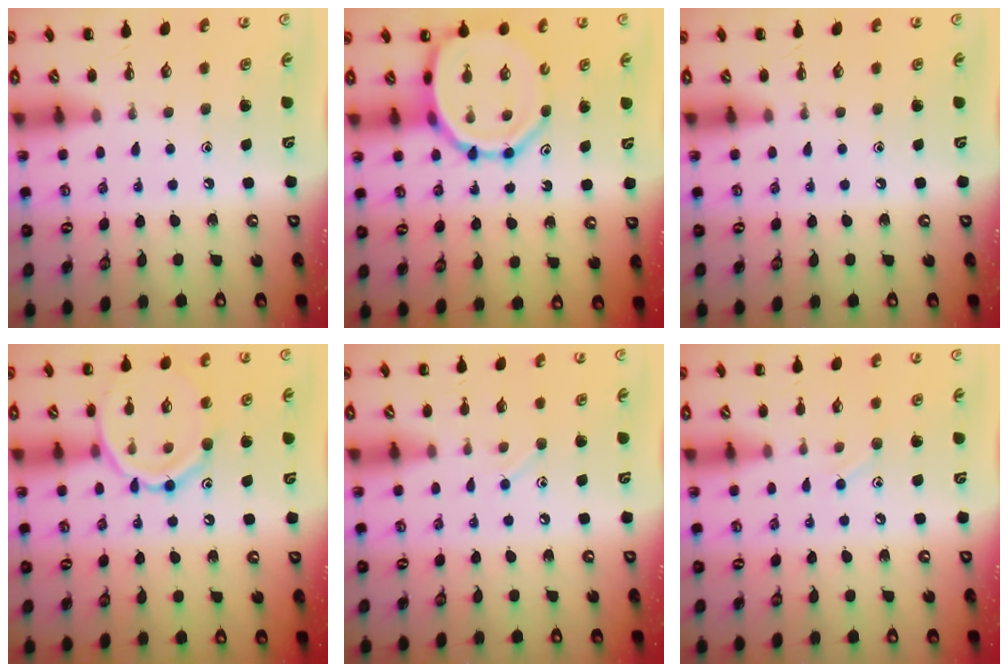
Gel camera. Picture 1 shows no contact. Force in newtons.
{"total": 12.6, "press": 12.1, "slide": 3.5}
{"total": 0.0}
{"total": 13.9, "press": 13.8, "slide": 1.2}
{"total": 5.0, "press": 4.8, "slide": 1.4}
{"total": 5.2, "press": 5.0, "slide": 1.6}